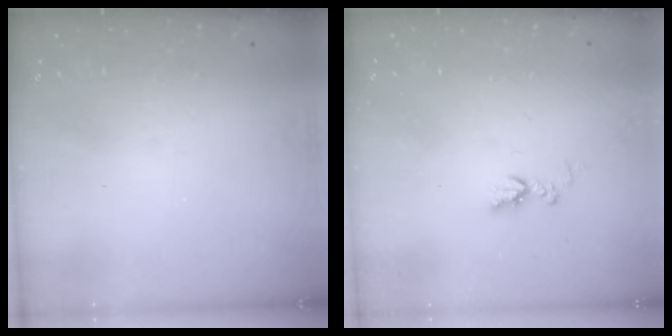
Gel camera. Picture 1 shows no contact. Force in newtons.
{"total": 6.9, "press": 6.8, "slide": 0.8}